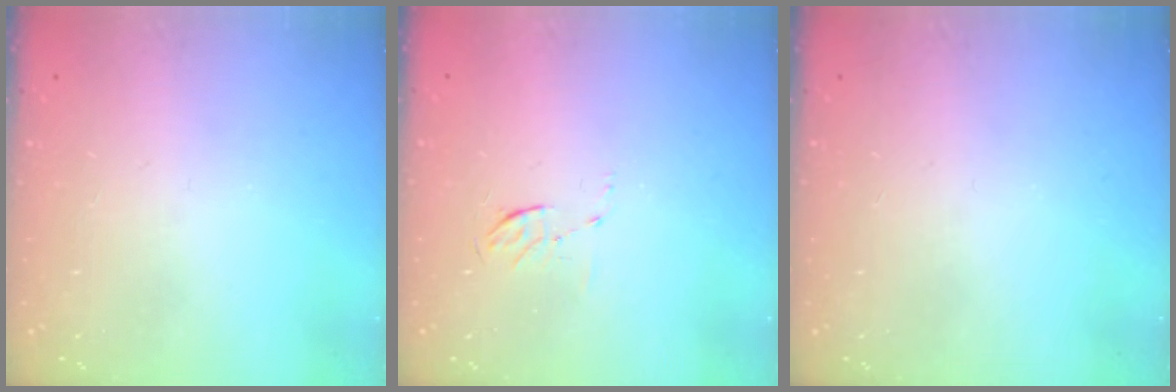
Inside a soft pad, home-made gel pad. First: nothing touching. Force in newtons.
{"total": 4.0, "press": 3.7, "slide": 1.4}
{"total": 0.0}